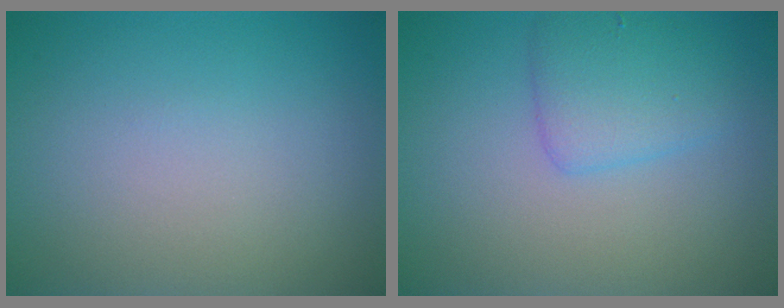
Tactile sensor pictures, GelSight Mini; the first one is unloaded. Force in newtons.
{"total": 2.9, "press": 2.9, "slide": 0.0}